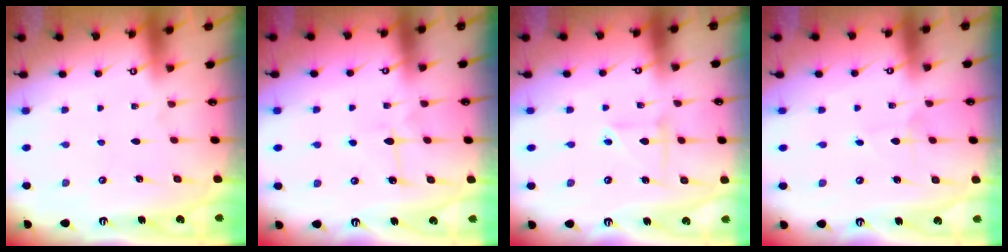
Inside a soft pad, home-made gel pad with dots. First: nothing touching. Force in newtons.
{"total": 6.0, "press": 6.0, "slide": 0.8}
{"total": 3.5, "press": 3.5, "slide": 0.3}
{"total": 2.5, "press": 2.5, "slide": 0.1}